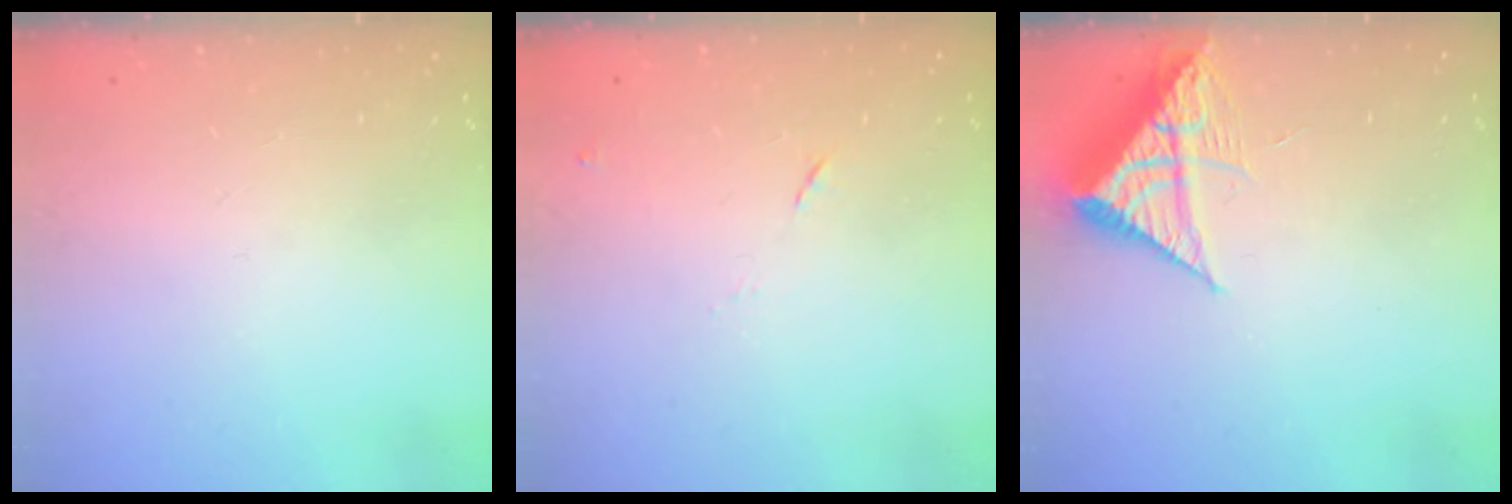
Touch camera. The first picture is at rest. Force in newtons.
{"total": 7.4, "press": 7.4, "slide": 0.7}
{"total": 8.8, "press": 8.8, "slide": 1.0}